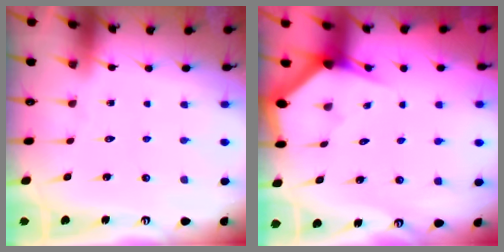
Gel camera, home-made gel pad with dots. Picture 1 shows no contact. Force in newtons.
{"total": 2.8, "press": 2.8, "slide": 0.1}